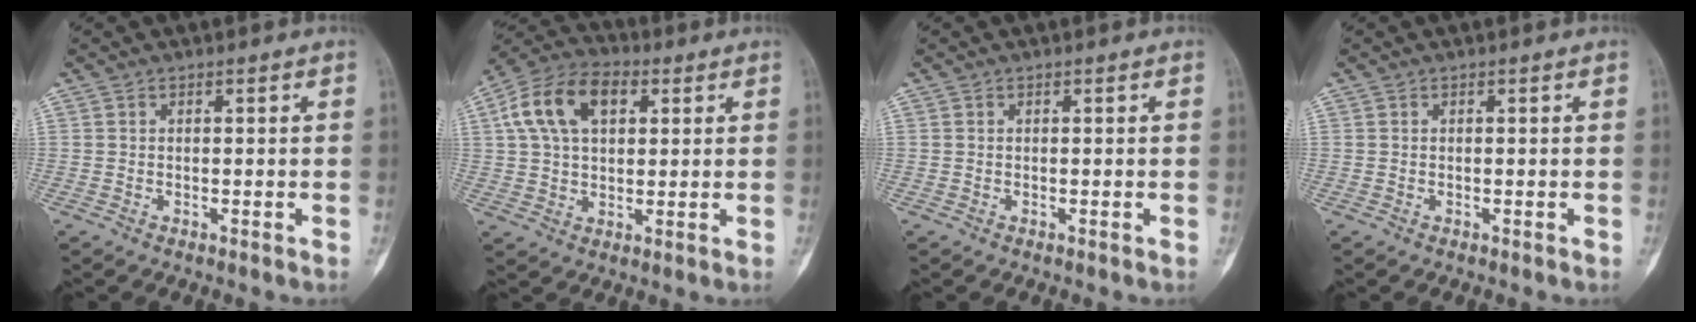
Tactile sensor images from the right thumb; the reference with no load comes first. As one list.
[{"total": 13.5, "force": [4.3, 8.5, 9.6], "torque": [-0.169, 0.017, 0.072]}, {"total": 0.0}, {"total": 0.0}]